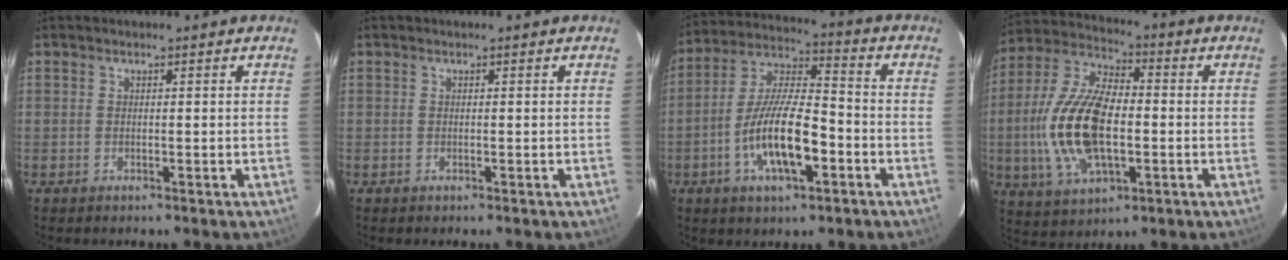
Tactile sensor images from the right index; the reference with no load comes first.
{"total": 0.0}
{"total": 14.0, "force": [-5.1, 4.4, 12.3], "torque": [-0.245, 0.000, -0.091]}
{"total": 18.0, "force": [-2.2, 8.8, 15.6], "torque": [-0.328, 0.005, -0.039]}